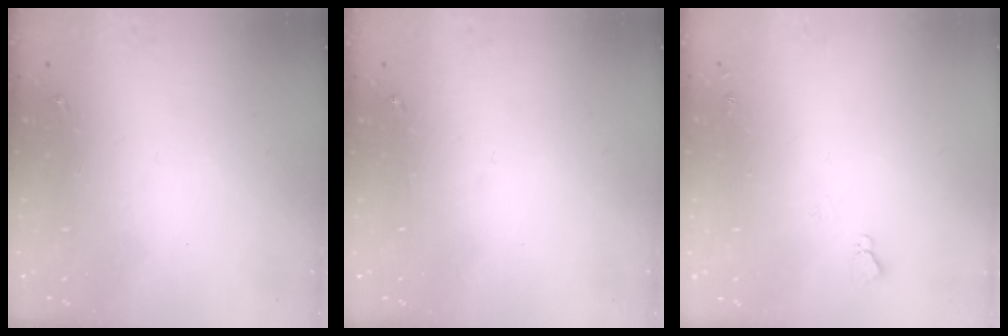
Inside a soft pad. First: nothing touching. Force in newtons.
{"total": 0.0}
{"total": 4.4, "press": 4.3, "slide": 0.6}